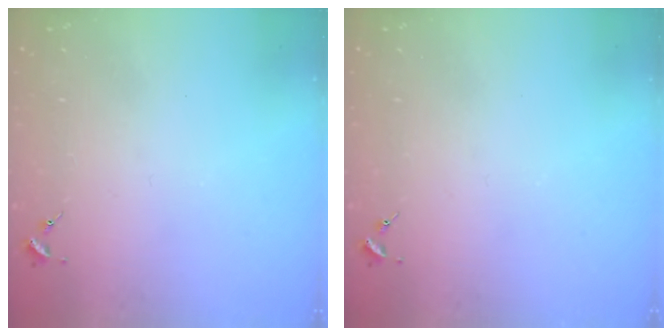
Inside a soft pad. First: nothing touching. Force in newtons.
{"total": 0.0}